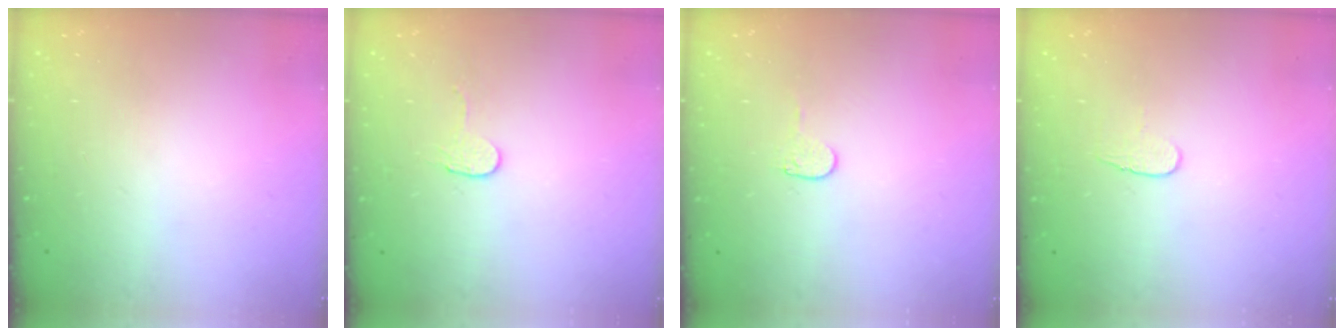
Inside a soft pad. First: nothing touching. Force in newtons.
{"total": 2.7, "press": 2.7, "slide": 0.2}
{"total": 4.0, "press": 4.0, "slide": 0.3}
{"total": 4.3, "press": 4.2, "slide": 0.4}